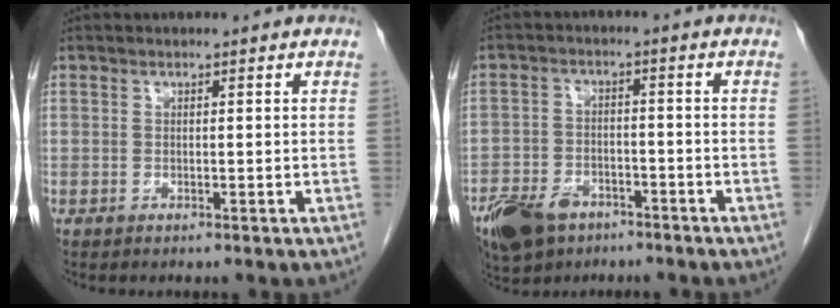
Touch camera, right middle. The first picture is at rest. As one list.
[{"total": 10.4, "force": [-7.0, 6.1, 4.8], "torque": [-0.100, -0.003, -0.117]}]